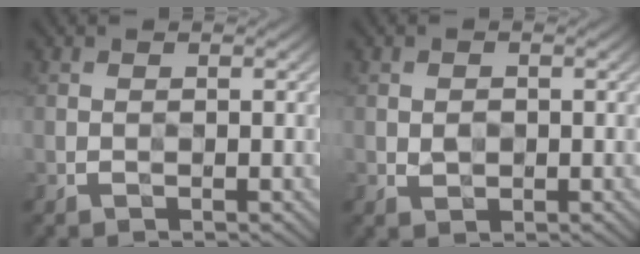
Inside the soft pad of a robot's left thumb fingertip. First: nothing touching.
{"total": 0.8, "force": [0.1, 0.7, 0.4], "torque": [-0.011, -0.001, -0.001]}